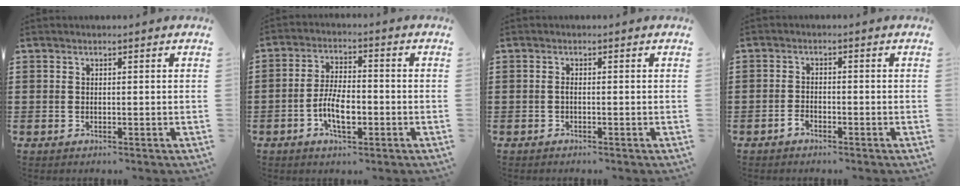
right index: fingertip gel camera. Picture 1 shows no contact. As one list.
[{"total": 6.7, "force": [-2.2, 3.0, 5.6], "torque": [-0.121, 0.001, -0.045]}, {"total": 0.8, "force": [-0.5, 0.2, 0.7], "torque": [-0.015, -0.004, -0.008]}, {"total": 1.5, "force": [-1.2, 0.6, 0.5], "torque": [-0.014, 0.000, -0.025]}]